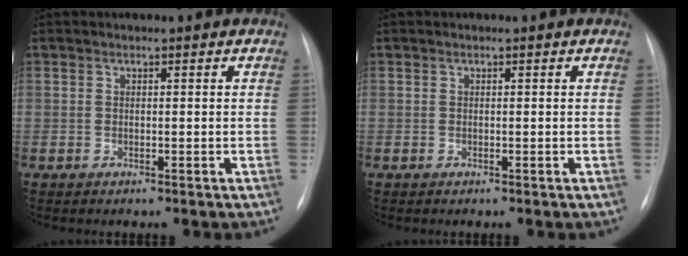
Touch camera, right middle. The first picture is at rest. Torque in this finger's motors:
{"motor_torque": [0.00, -0.01, 0.00, 0.00]}